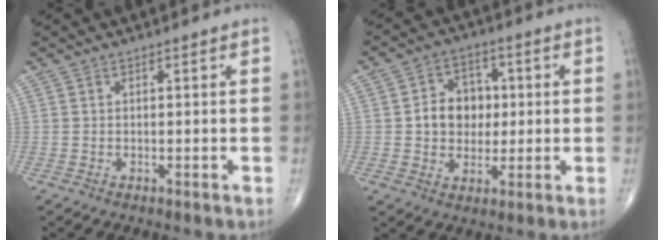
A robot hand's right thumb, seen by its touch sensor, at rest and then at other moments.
{"total": 9.0, "force": [0.6, 7.4, 5.2], "torque": [-0.037, 0.013, 0.006]}